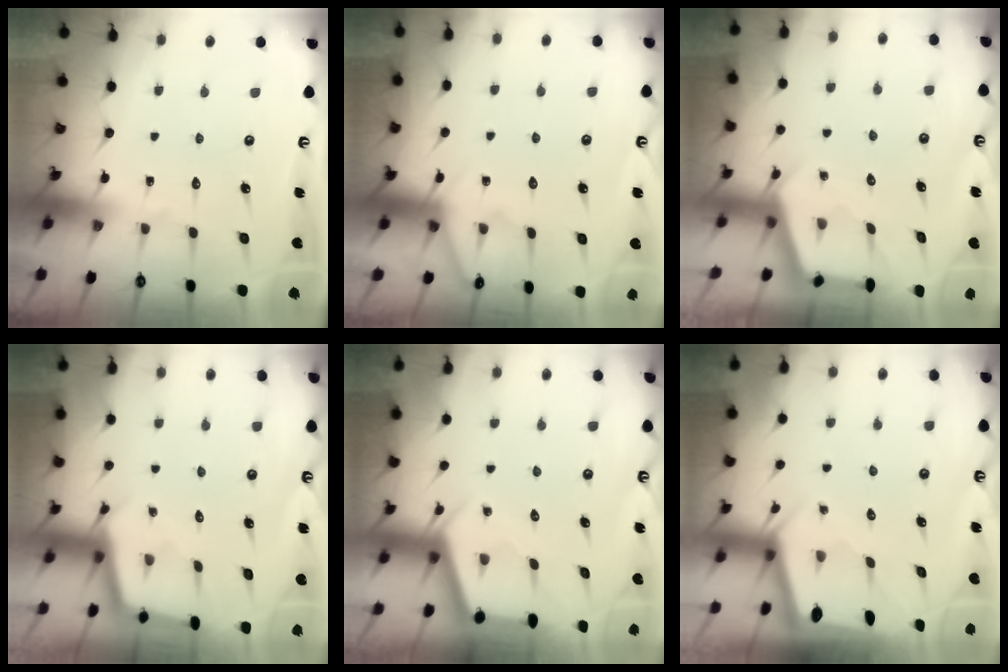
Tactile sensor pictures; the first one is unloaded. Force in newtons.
{"total": 4.8, "press": 4.7, "slide": 0.6}
{"total": 2.7, "press": 2.7, "slide": 0.3}
{"total": 2.3, "press": 2.3, "slide": 0.2}
{"total": 2.9, "press": 2.9, "slide": 0.3}
{"total": 1.9, "press": 1.9, "slide": 0.2}